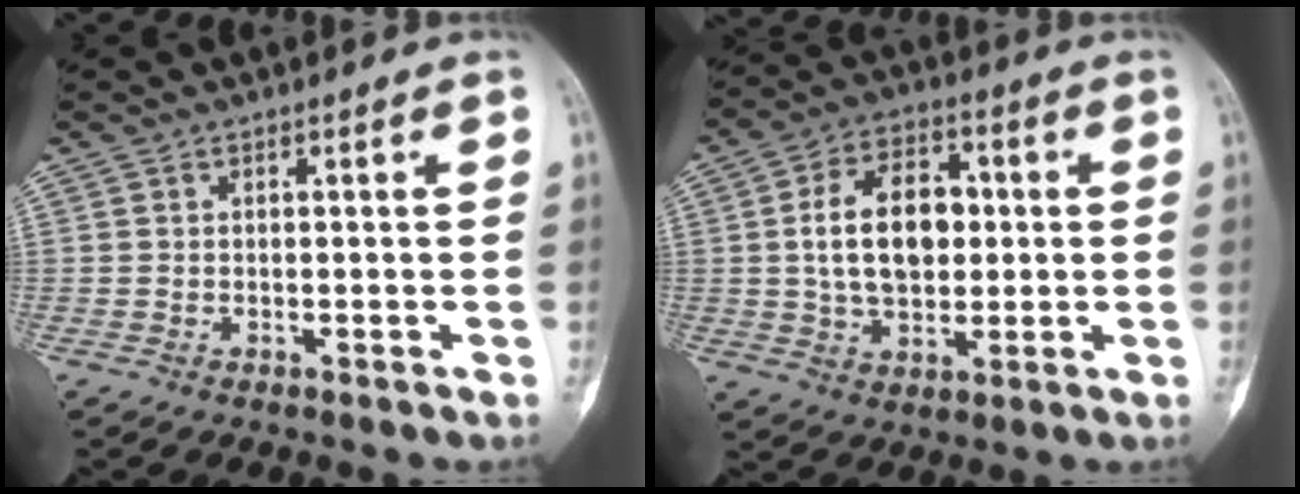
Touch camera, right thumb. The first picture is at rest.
{"total": 14.0, "force": [1.2, 9.0, 10.6], "torque": [-0.157, 0.012, 0.019]}